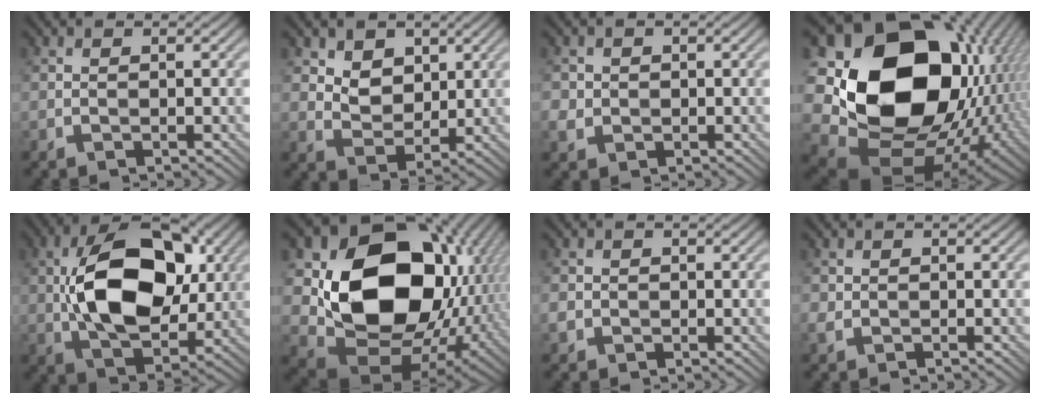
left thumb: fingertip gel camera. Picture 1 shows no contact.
{"total": 5.6, "force": [2.6, 3.9, 2.9], "torque": [-0.079, -0.021, 0.044]}
{"total": 2.4, "force": [0.0, 2.4, 0.7], "torque": [-0.028, -0.002, -0.002]}
{"total": 21.3, "force": [1.6, 16.4, 13.4], "torque": [-0.316, -0.037, 0.069]}
{"total": 15.2, "force": [1.2, 9.2, 12.0], "torque": [-0.222, 0.013, 0.019]}
{"total": 18.4, "force": [2.0, 14.1, 11.6], "torque": [-0.231, -0.049, 0.068]}
{"total": 1.9, "force": [-0.4, 1.7, 0.6], "torque": [-0.024, -0.002, -0.010]}
{"total": 1.6, "force": [-0.1, 1.4, 0.6], "torque": [-0.020, -0.002, -0.005]}